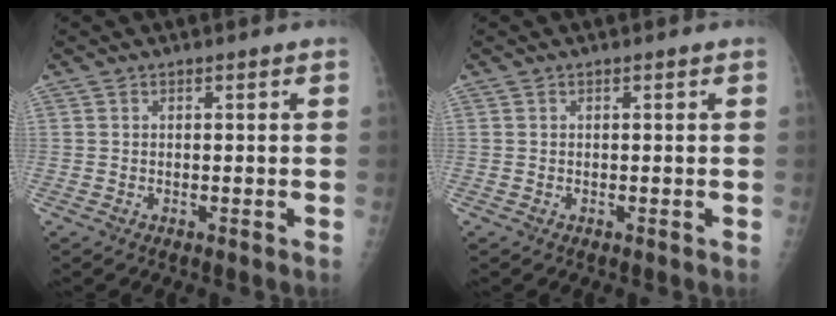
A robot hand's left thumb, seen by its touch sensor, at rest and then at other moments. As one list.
[{"total": 0.0}]